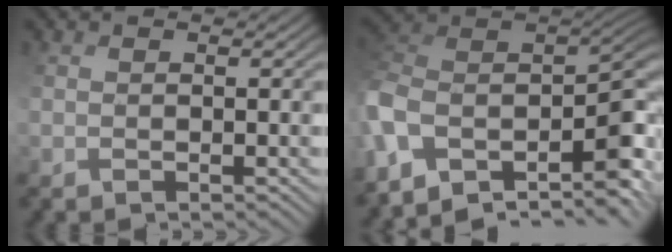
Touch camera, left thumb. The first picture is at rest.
{"total": 10.0, "force": [0.5, 5.2, 8.5], "torque": [-0.196, 0.001, 0.038]}